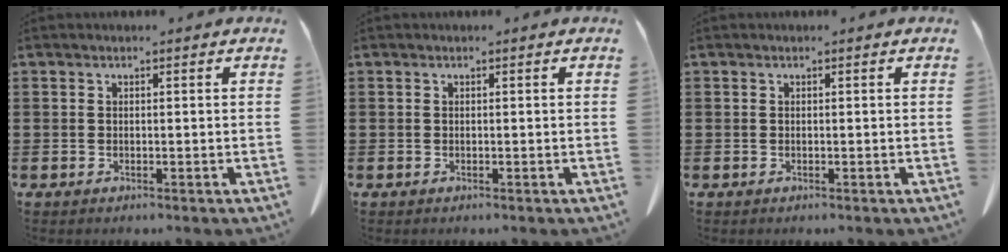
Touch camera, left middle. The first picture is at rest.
{"total": 0.0}
{"total": 0.0}